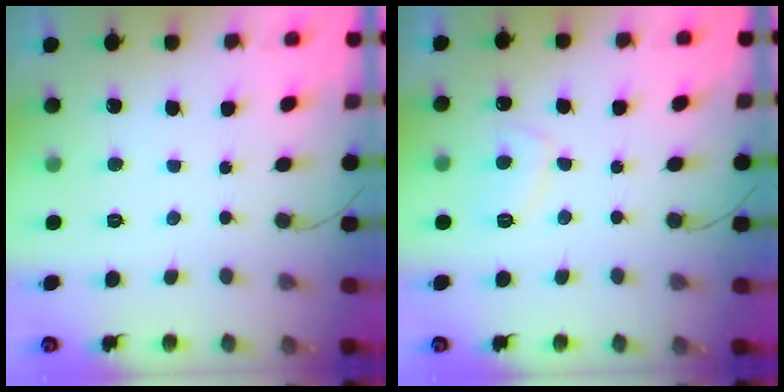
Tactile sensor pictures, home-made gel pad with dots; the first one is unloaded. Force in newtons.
{"total": 4.4, "press": 4.4, "slide": 0.7}